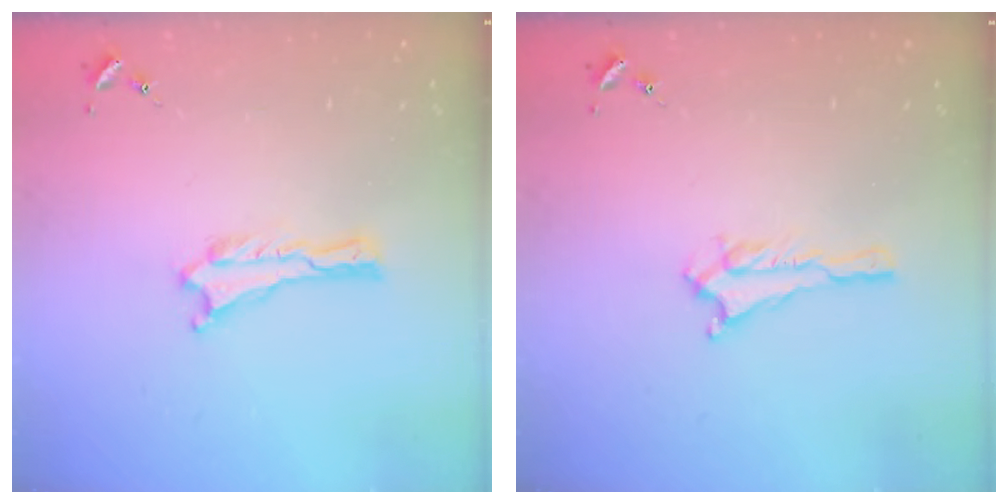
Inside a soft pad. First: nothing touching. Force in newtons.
{"total": 1.5, "press": 1.4, "slide": 0.2}